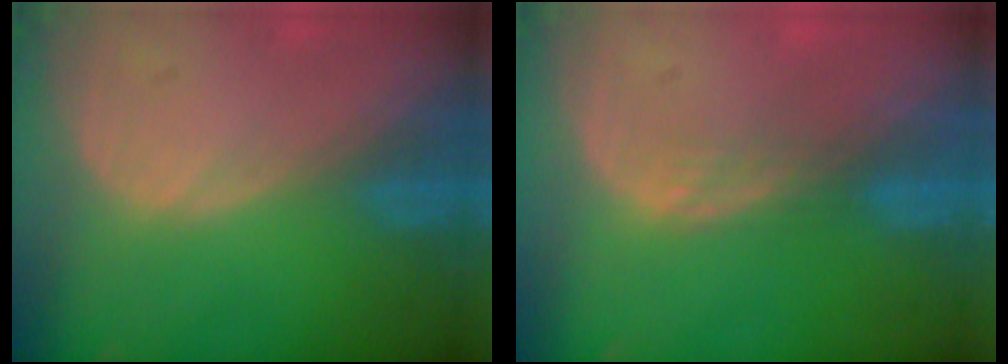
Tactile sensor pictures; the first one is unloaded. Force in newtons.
{"total": 1.5, "press": 1.5, "slide": 0.3}